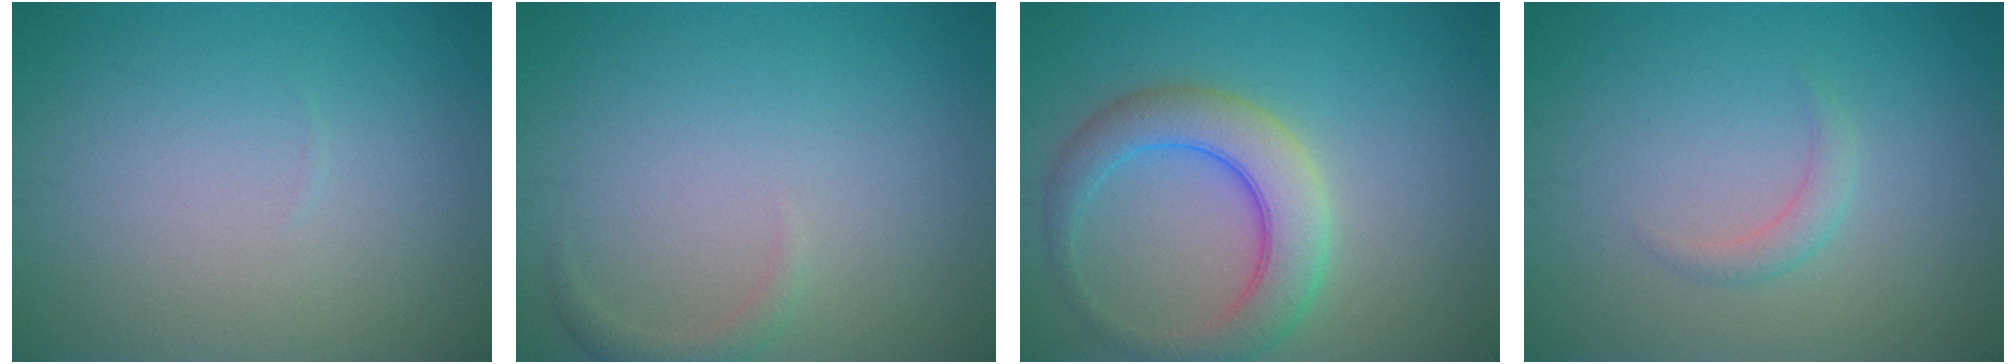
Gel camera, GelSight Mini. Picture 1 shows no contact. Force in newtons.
{"total": 1.3, "press": 1.2, "slide": 0.2}
{"total": 5.6, "press": 5.6, "slide": 0.2}
{"total": 1.4, "press": 1.4, "slide": 0.1}